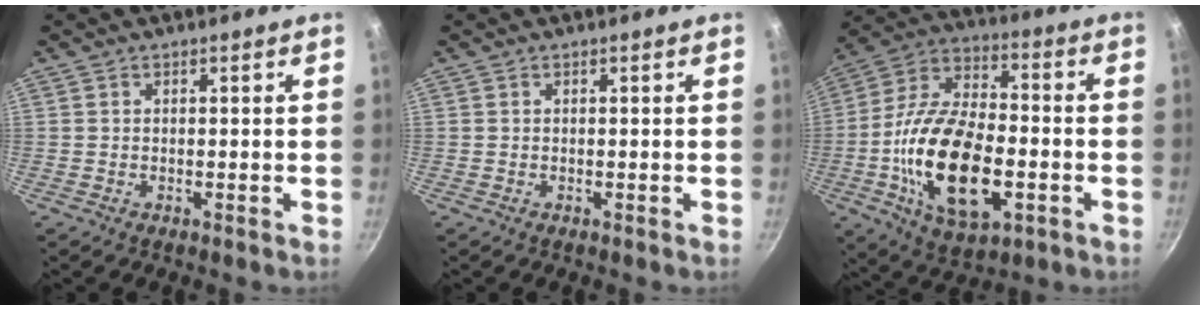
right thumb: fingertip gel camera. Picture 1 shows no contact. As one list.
[{"total": 0.0}, {"total": 23.0, "force": [-5.2, 12.1, 18.8], "torque": [-0.341, 0.025, -0.095]}]